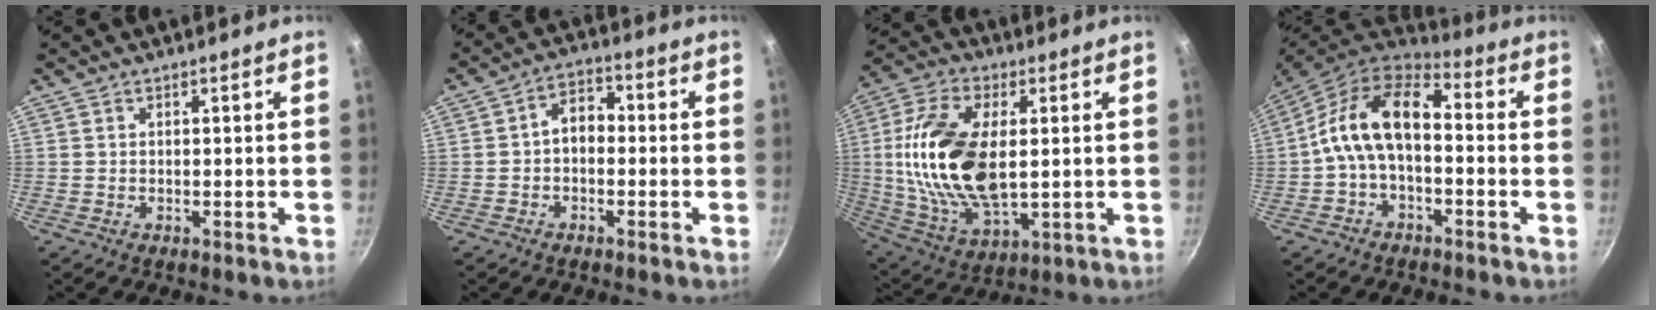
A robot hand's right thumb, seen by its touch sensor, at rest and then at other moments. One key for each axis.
{"total": 5.5, "fx": -0.7, "fy": 3.8, "fz": 3.9, "tx": -0.039, "ty": 0.024, "tz": -0.023}
{"total": 21.0, "fx": 1.8, "fy": 11.3, "fz": 17.5, "tx": -0.341, "ty": 0.000, "tz": 0.036}
{"total": 13.1, "fx": -1.2, "fy": 7.7, "fz": 10.5, "tx": -0.181, "ty": 0.047, "tz": -0.040}